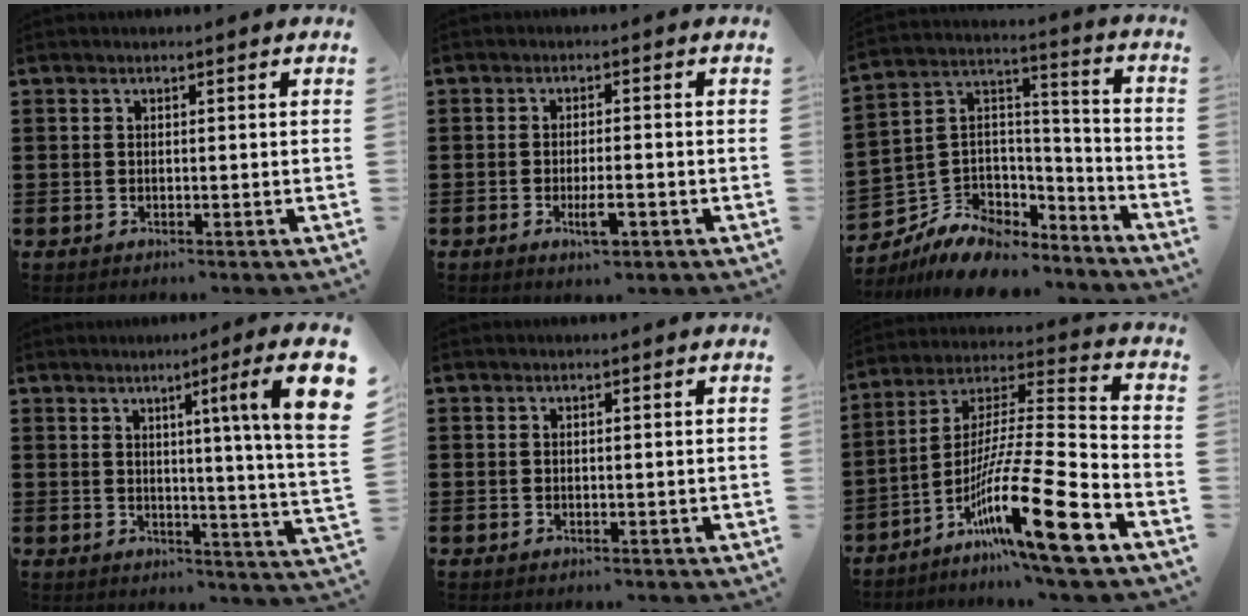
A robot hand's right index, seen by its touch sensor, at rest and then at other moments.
{"total": 3.7, "force": [-1.6, 1.1, 3.2], "torque": [-0.058, 0.000, -0.030]}
{"total": 8.8, "force": [-6.8, 5.2, 1.9], "torque": [-0.056, 0.010, -0.129]}
{"total": 8.8, "force": [3.4, -0.8, 8.0], "torque": [-0.130, -0.031, 0.043]}
{"total": 0.0}
{"total": 18.3, "force": [-10.0, 2.0, 15.2], "torque": [-0.280, 0.006, -0.176]}